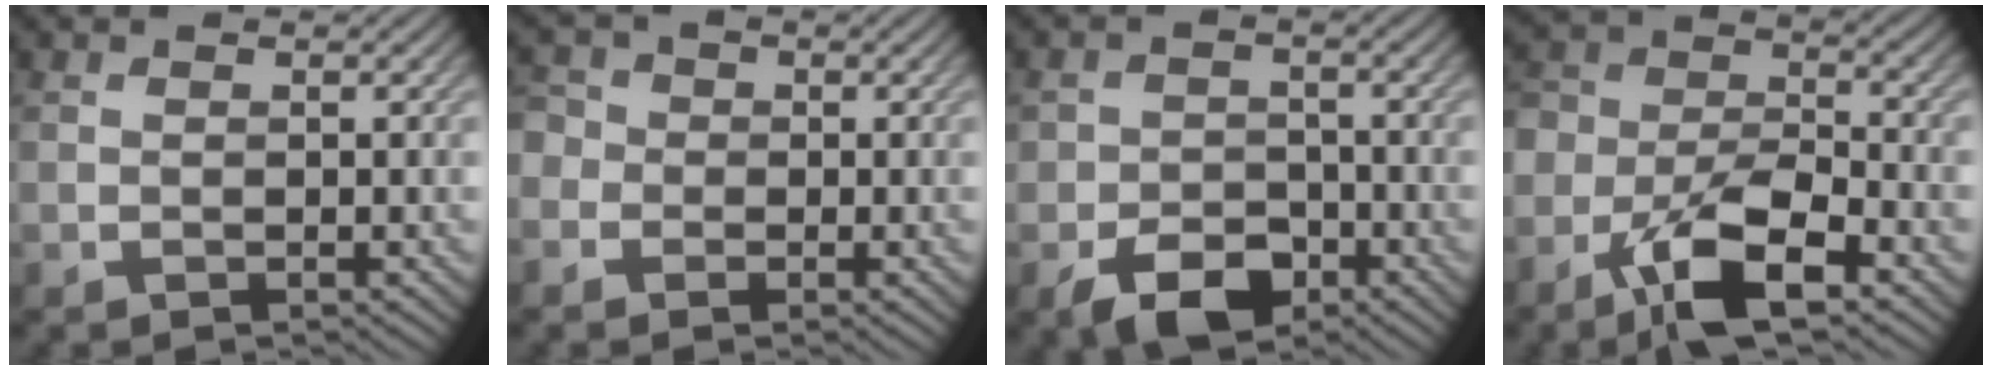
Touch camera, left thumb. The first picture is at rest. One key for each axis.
{"total": 3.5, "fx": -1.0, "fy": 3.3, "fz": 0.8, "tx": -0.024, "ty": 0.006, "tz": -0.038}
{"total": 5.9, "fx": -3.5, "fy": 3.8, "fz": 2.9, "tx": -0.050, "ty": -0.007, "tz": -0.067}
{"total": 9.9, "fx": -5.9, "fy": 4.3, "fz": 6.6, "tx": -0.123, "ty": 0.000, "tz": -0.120}